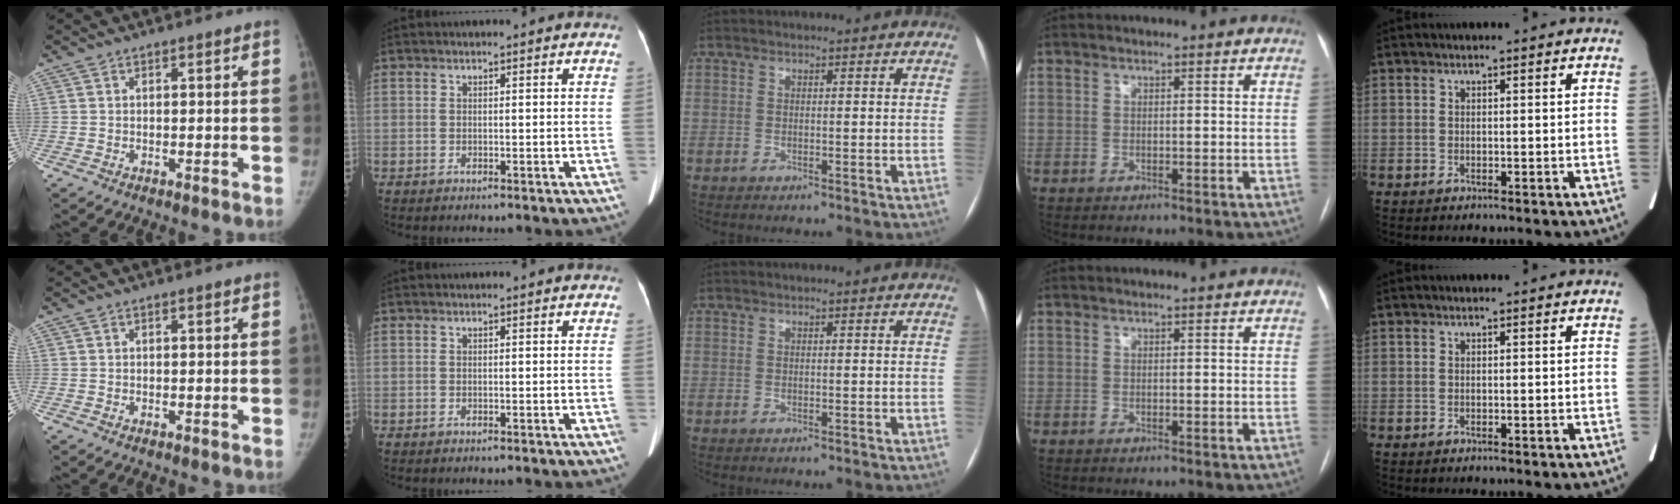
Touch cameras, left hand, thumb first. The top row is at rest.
{}